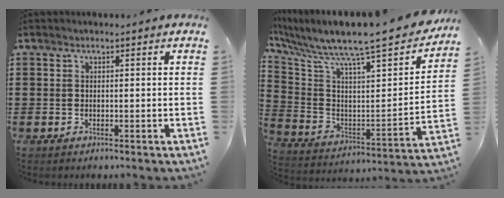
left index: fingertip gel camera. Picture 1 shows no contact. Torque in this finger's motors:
{"motor_torque": [0.68, -0.28, 1.05, 0.21]}